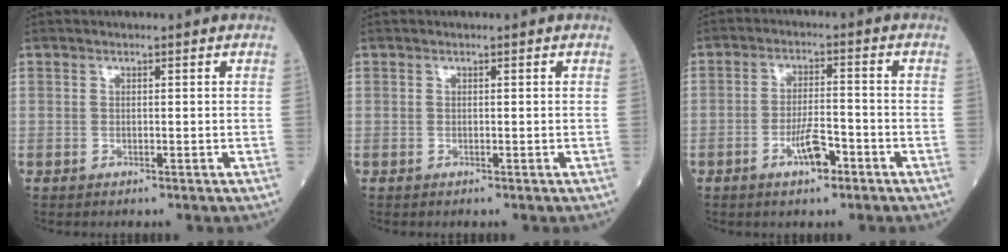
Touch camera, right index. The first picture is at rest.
{"total": 0.0}
{"total": 5.3, "force": [-2.7, 1.5, 4.3], "torque": [-0.081, 0.002, -0.047]}